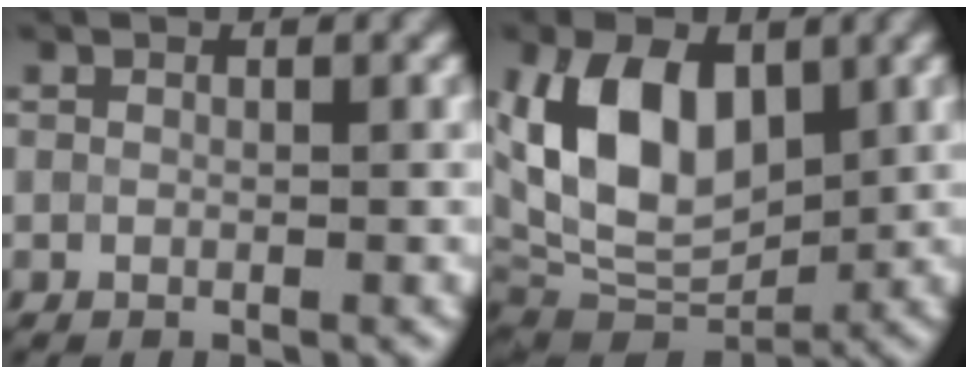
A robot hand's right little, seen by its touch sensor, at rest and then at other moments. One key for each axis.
{"total": 10.8, "fx": 2.5, "fy": 6.7, "fz": 8.1, "tx": -0.164, "ty": 0.011, "tz": 0.034}